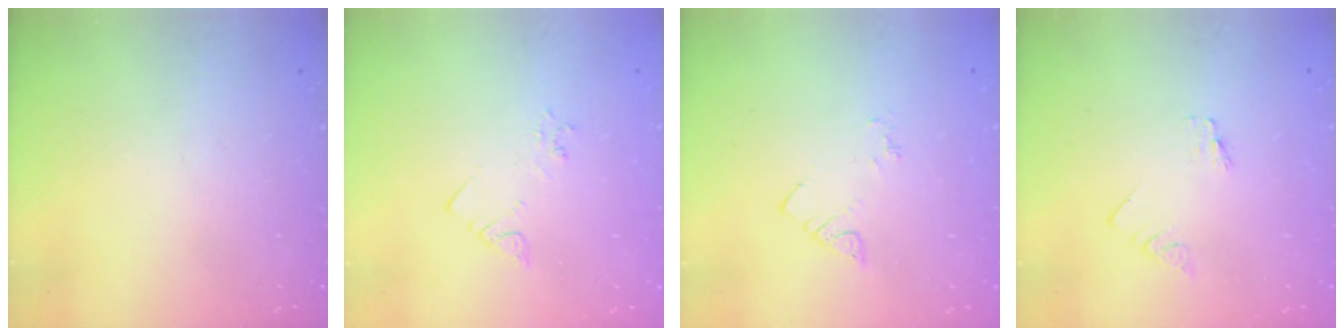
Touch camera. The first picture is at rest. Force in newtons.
{"total": 3.1, "press": 3.1, "slide": 0.5}
{"total": 2.9, "press": 2.8, "slide": 0.4}
{"total": 0.0}